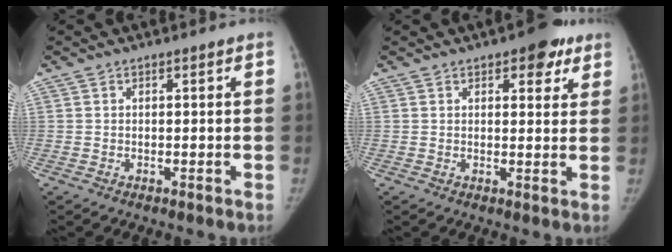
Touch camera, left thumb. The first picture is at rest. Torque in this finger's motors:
{"motor_torque": [0.22, -0.33, 0.62, -0.43, 0.03]}